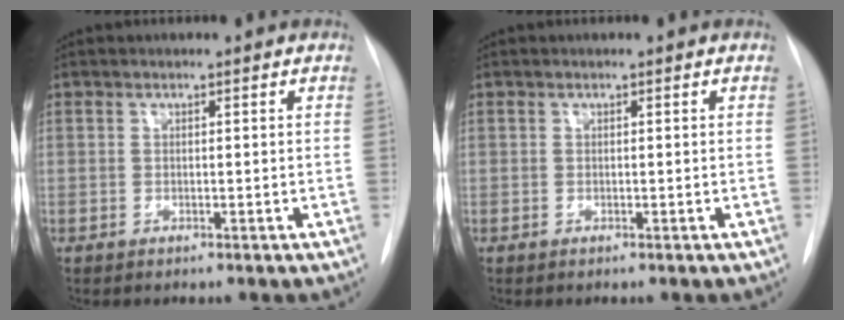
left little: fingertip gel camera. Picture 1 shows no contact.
{"total": 0.0}